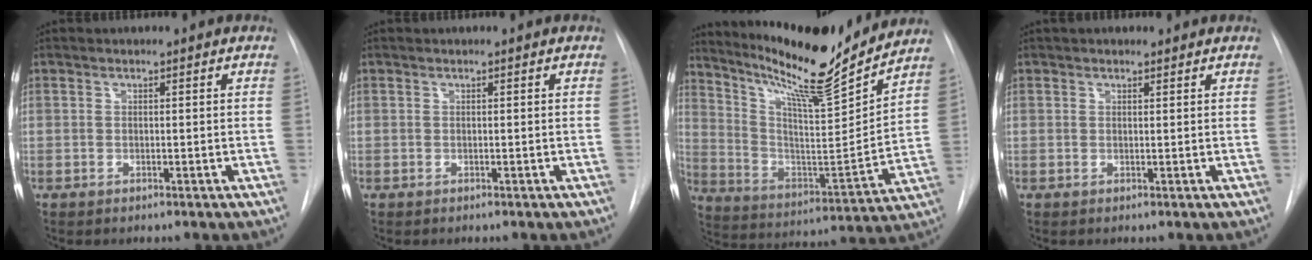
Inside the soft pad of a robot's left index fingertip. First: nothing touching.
{"total": 0.0}
{"total": 20.7, "force": [18.4, 0.9, 9.4], "torque": [-0.167, -0.041, 0.291]}
{"total": 1.4, "force": [1.1, 0.6, 0.5], "torque": [-0.009, 0.011, 0.015]}